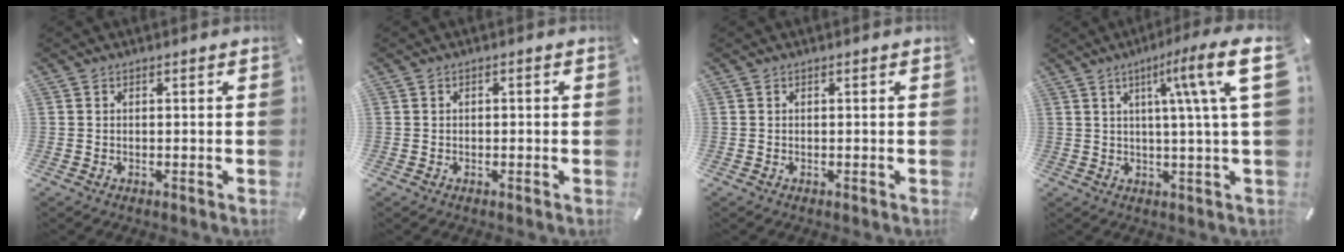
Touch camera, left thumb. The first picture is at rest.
{"total": 0.6, "force": [-0.3, 0.4, 0.4], "torque": [-0.007, -0.001, -0.005]}
{"total": 0.0}
{"total": 15.3, "force": [5.2, 0.9, 14.3], "torque": [-0.217, -0.027, 0.065]}